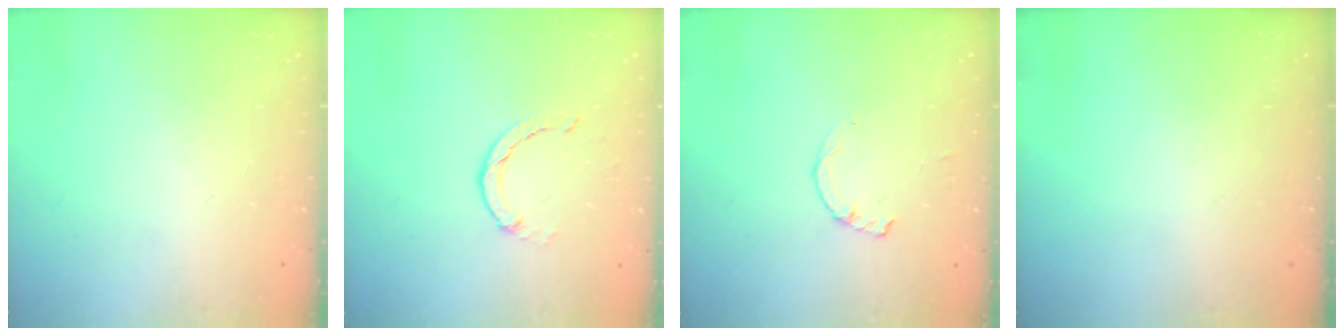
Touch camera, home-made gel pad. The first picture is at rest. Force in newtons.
{"total": 1.8, "press": 1.8, "slide": 0.2}
{"total": 1.2, "press": 1.2, "slide": 0.3}
{"total": 0.0}